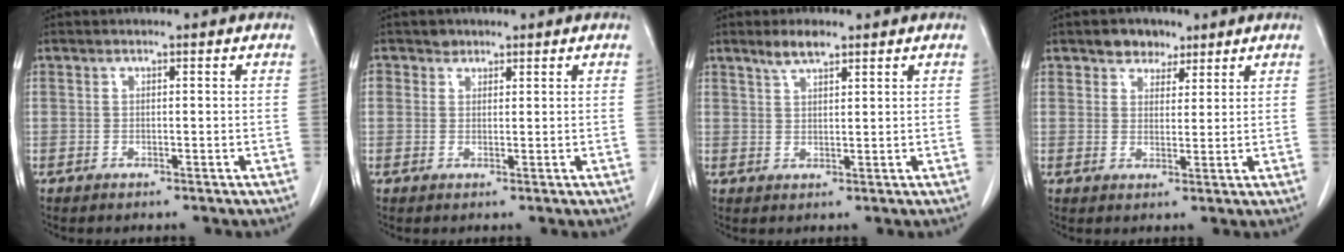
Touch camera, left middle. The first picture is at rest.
{"total": 1.5, "force": [1.0, 1.1, 0.0], "torque": [0.006, -0.002, 0.012]}
{"total": 3.3, "force": [2.6, 0.6, 1.9], "torque": [-0.043, 0.002, 0.051]}
{"total": 3.8, "force": [2.8, 2.5, 1.0], "torque": [-0.013, 0.004, 0.045]}